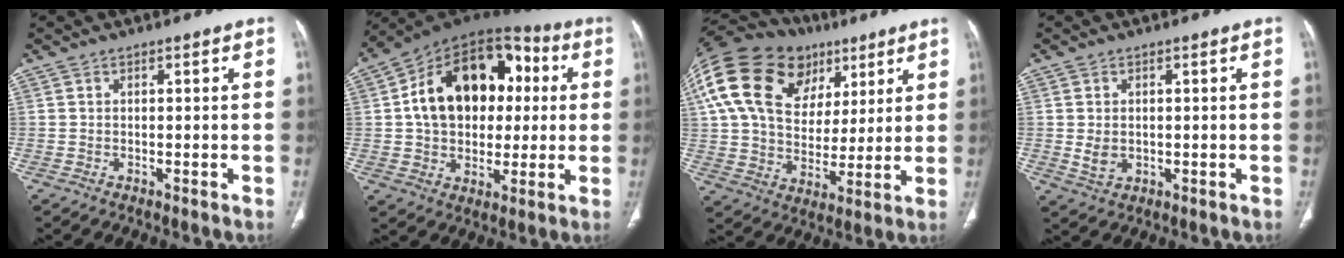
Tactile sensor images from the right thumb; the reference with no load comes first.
{"total": 22.5, "force": [2.9, 15.8, 15.8], "torque": [-0.223, 0.030, 0.046]}
{"total": 27.3, "force": [11.1, 18.6, 16.6], "torque": [-0.305, 0.038, 0.197]}
{"total": 3.3, "force": [0.1, 2.4, 2.3], "torque": [-0.041, -0.004, 0.009]}